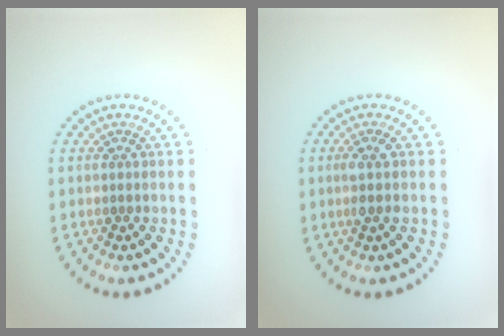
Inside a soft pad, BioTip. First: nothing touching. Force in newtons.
{"total": 1.7, "press": 1.4, "slide": 0.9}